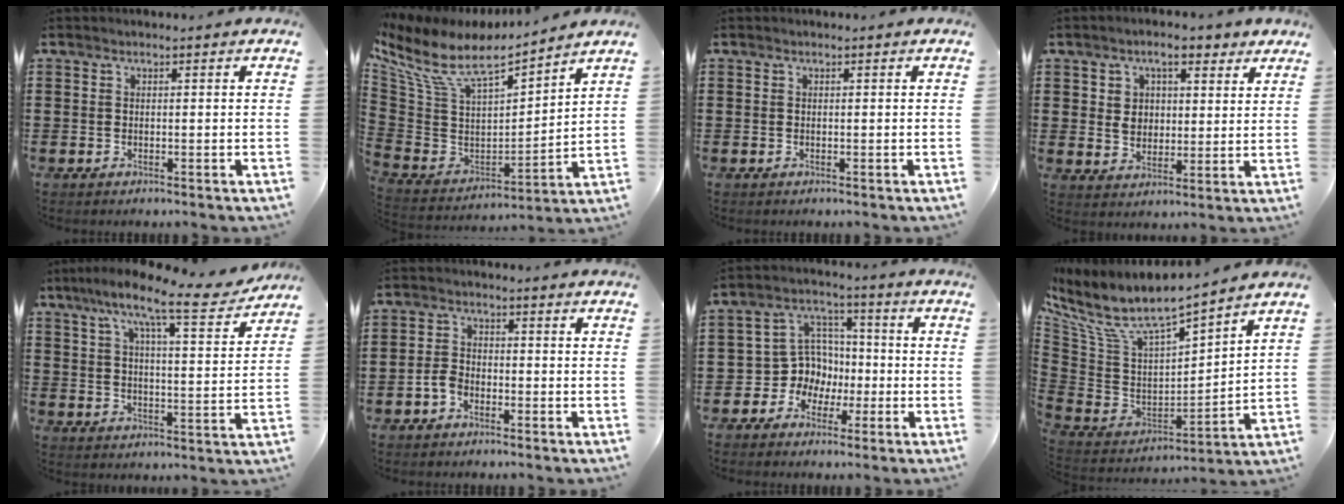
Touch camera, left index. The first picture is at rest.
{"total": 9.1, "force": [7.0, 2.9, 5.0], "torque": [-0.128, -0.053, 0.120]}
{"total": 0.0}
{"total": 5.1, "force": [2.9, 3.6, 2.2], "torque": [-0.054, 0.005, 0.048]}
{"total": 11.4, "force": [8.9, 1.0, 7.1], "torque": [-0.142, -0.041, 0.144]}
{"total": 2.7, "force": [-1.5, 1.7, 1.4], "torque": [-0.045, 0.000, -0.034]}
{"total": 7.7, "force": [-1.3, 7.3, 2.2], "torque": [-0.080, 0.002, -0.024]}
{"total": 8.4, "force": [6.8, 1.9, 4.6], "torque": [-0.120, -0.058, 0.115]}